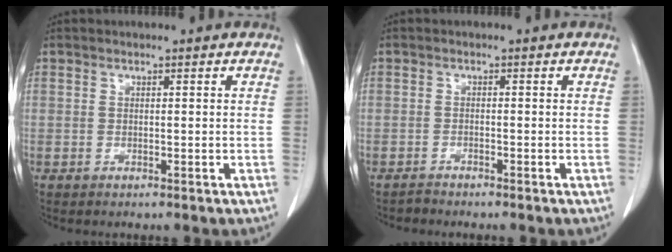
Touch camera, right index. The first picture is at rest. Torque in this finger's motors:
{"motor_torque": [0.14, -0.12, 0.04, 0.00]}